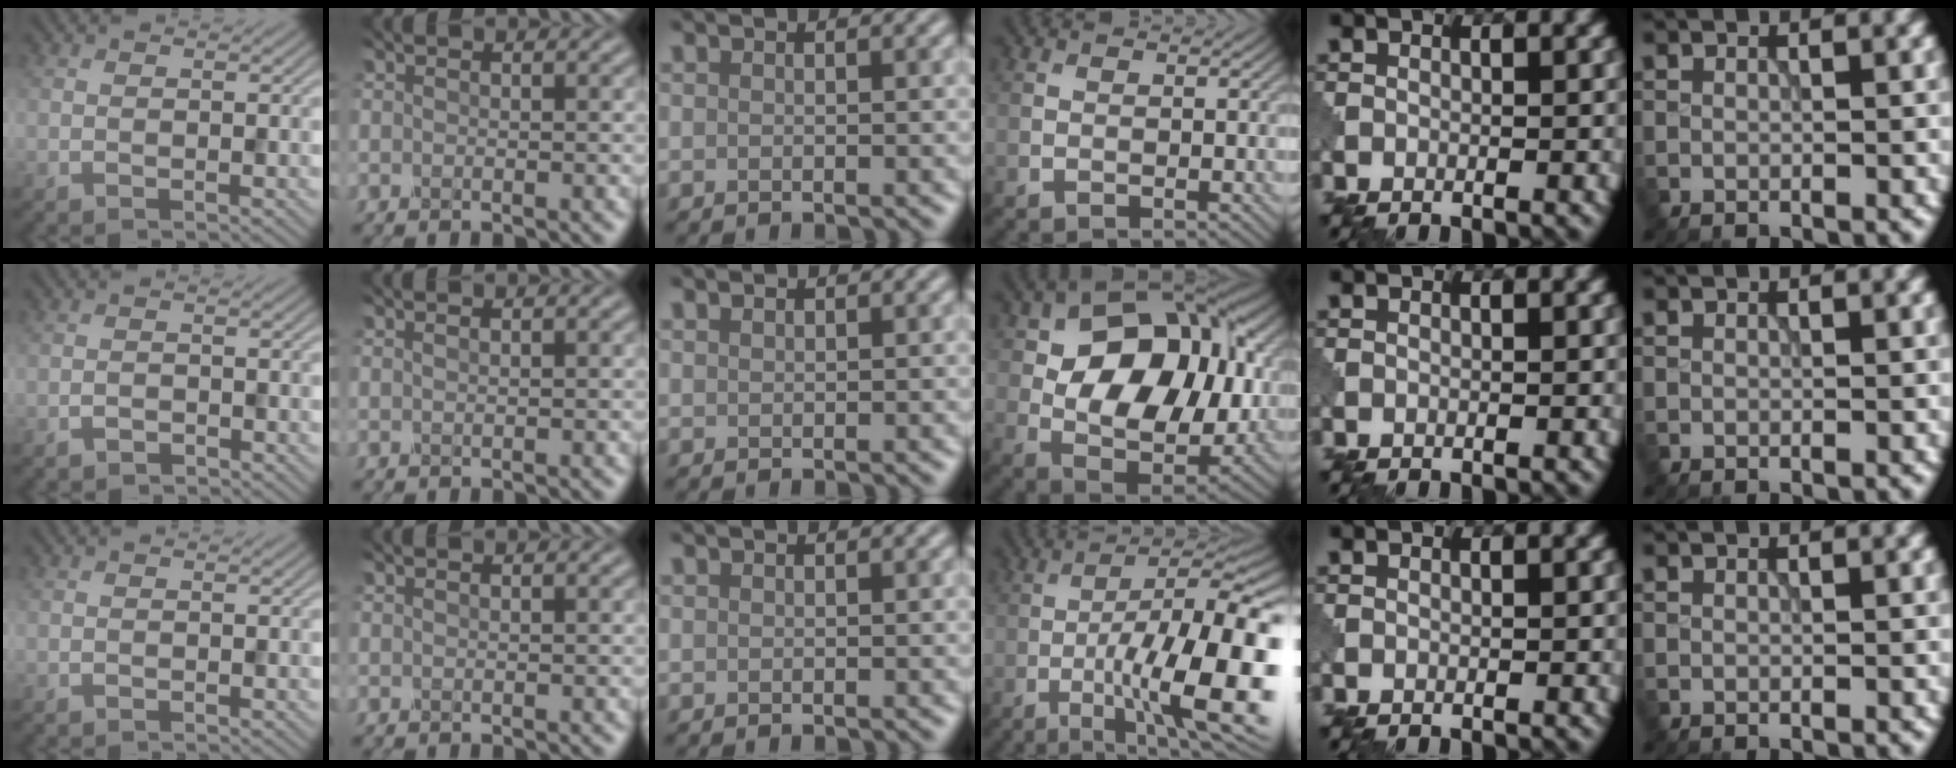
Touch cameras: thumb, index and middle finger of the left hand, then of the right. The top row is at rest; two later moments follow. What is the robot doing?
{"motion": "shake", "object": "sieve"}